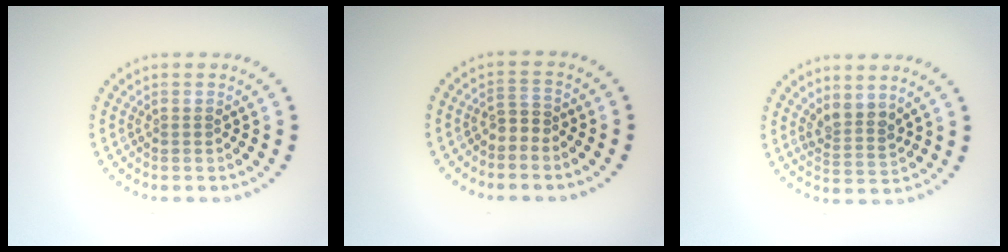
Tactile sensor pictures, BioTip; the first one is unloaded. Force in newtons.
{"total": 1.4, "press": 0.9, "slide": 1.0}
{"total": 2.3, "press": 1.8, "slide": 1.5}